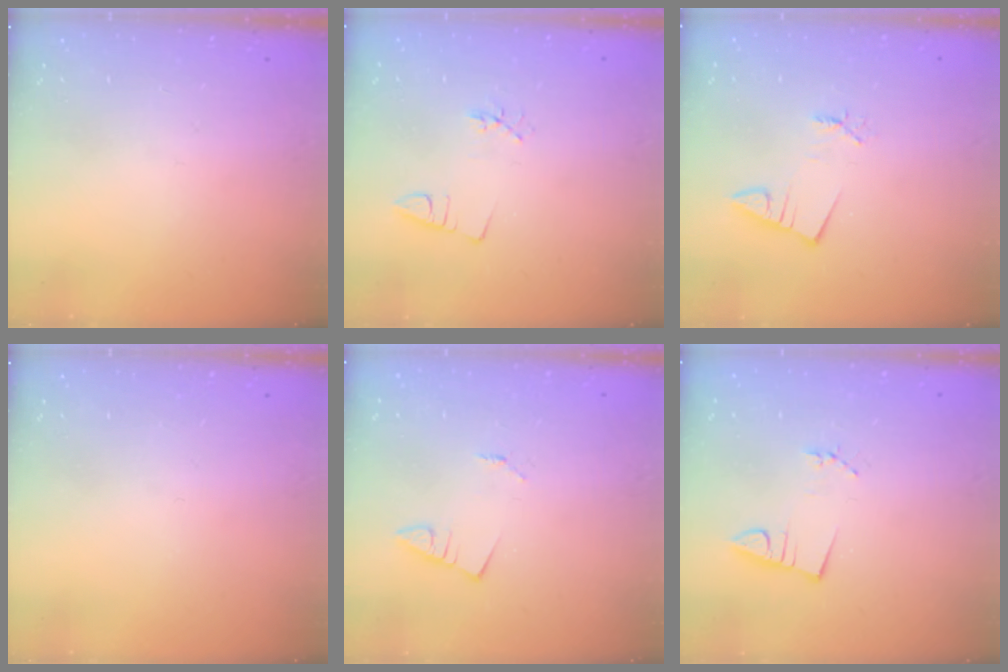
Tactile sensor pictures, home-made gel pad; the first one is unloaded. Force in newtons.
{"total": 2.6, "press": 2.2, "slide": 1.5}
{"total": 2.3, "press": 2.2, "slide": 0.3}
{"total": 0.0}
{"total": 1.3, "press": 1.3, "slide": 0.1}
{"total": 2.9, "press": 1.4, "slide": 2.5}